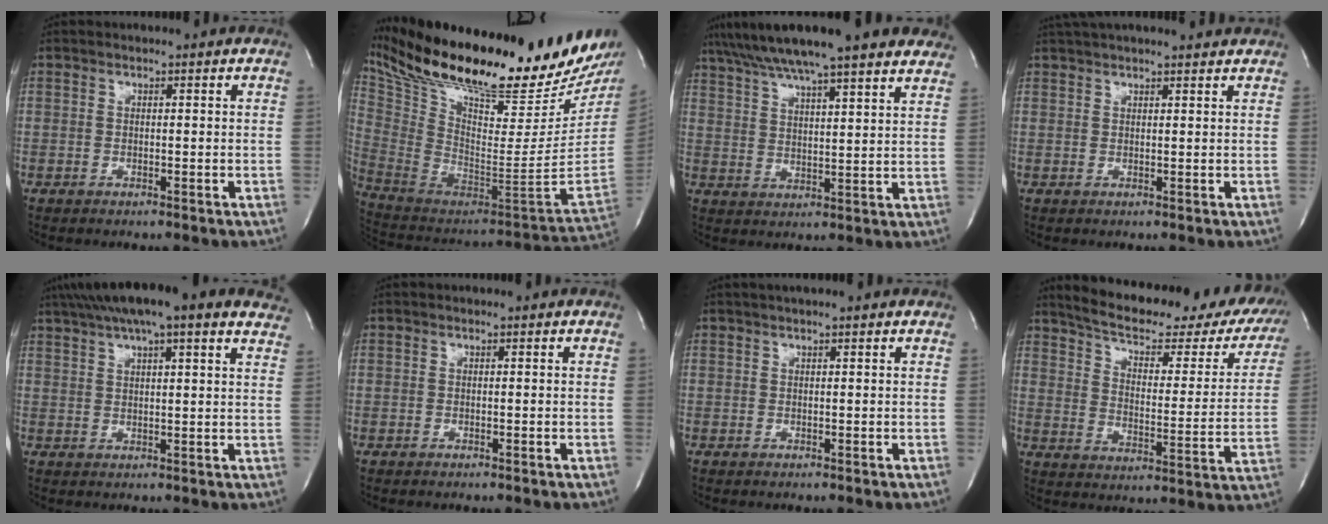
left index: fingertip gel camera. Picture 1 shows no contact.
{"total": 32.9, "force": [27.3, 5.0, 17.5], "torque": [-0.324, -0.080, 0.409]}
{"total": 21.3, "force": [17.8, 2.0, 11.5], "torque": [-0.191, 0.037, 0.246]}
{"total": 10.5, "force": [9.6, 1.1, 4.1], "torque": [-0.066, 0.029, 0.133]}
{"total": 19.5, "force": [15.2, 3.1, 11.8], "torque": [-0.188, 0.056, 0.193]}
{"total": 0.0}
{"total": 3.7, "force": [3.0, 0.0, 2.0], "torque": [-0.029, 0.028, 0.039]}
{"total": 27.5, "force": [23.3, 7.4, 12.6], "torque": [-0.187, -0.031, 0.288]}